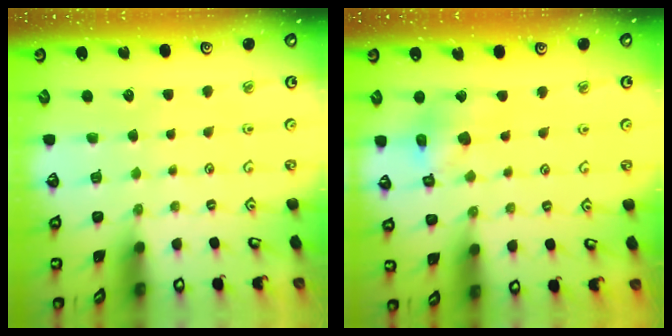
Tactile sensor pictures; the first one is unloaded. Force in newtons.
{"total": 12.9, "press": 12.8, "slide": 1.8}